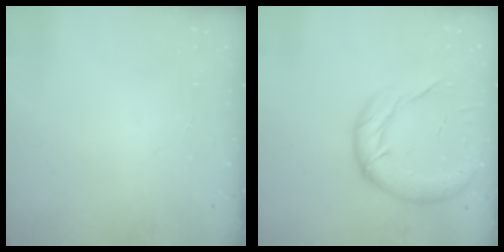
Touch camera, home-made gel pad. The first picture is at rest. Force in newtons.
{"total": 15.9, "press": 15.7, "slide": 1.9}